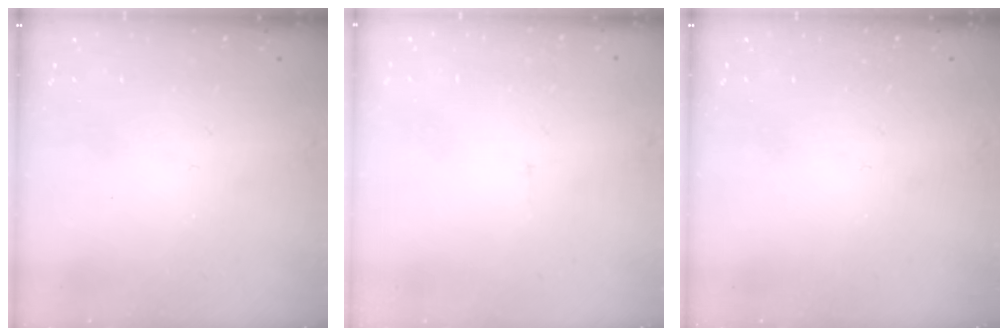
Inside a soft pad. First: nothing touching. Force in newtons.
{"total": 3.0, "press": 3.0, "slide": 0.2}
{"total": 0.0}